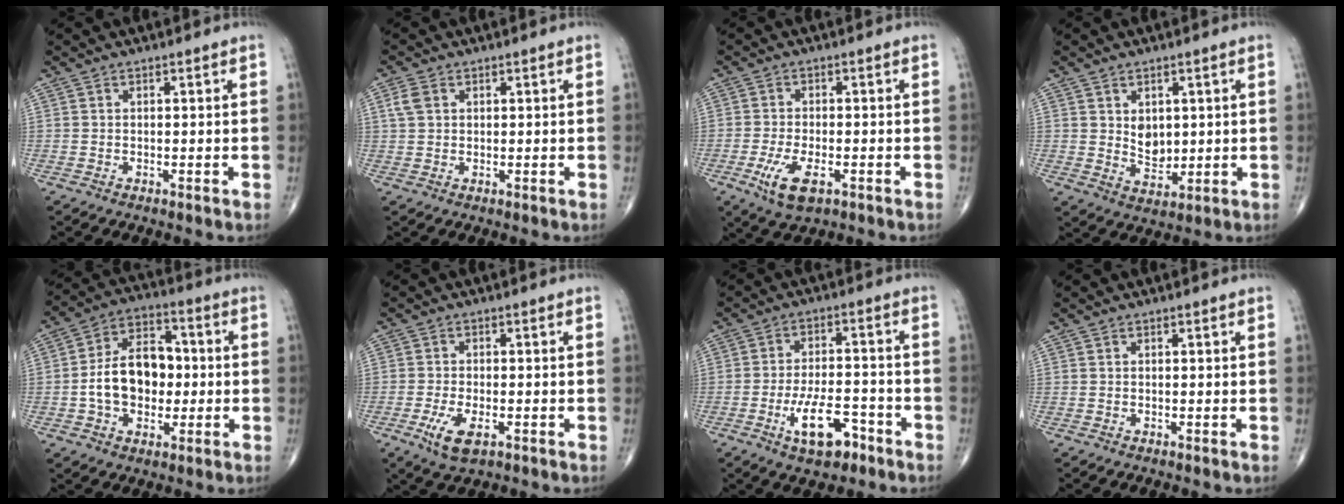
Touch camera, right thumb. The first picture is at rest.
{"total": 3.0, "force": [1.0, 2.2, 1.8], "torque": [-0.038, 0.006, 0.023]}
{"total": 6.9, "force": [-2.8, 3.0, 5.6], "torque": [-0.111, -0.002, -0.046]}
{"total": 5.3, "force": [1.2, 3.8, 3.5], "torque": [-0.037, -0.018, 0.032]}
{"total": 13.3, "force": [-1.0, 9.0, 9.7], "torque": [-0.138, 0.031, -0.024]}
{"total": 5.7, "force": [-2.3, 2.5, 4.6], "torque": [-0.090, -0.003, -0.039]}
{"total": 9.6, "force": [-5.0, 4.2, 7.1], "torque": [-0.114, 0.028, -0.080]}
{"total": 0.0}